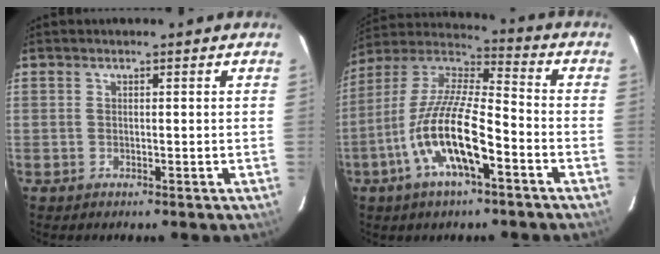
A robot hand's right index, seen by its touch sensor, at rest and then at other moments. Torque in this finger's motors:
{"motor_torque": [0.84, -0.34, 1.05, 0.21]}